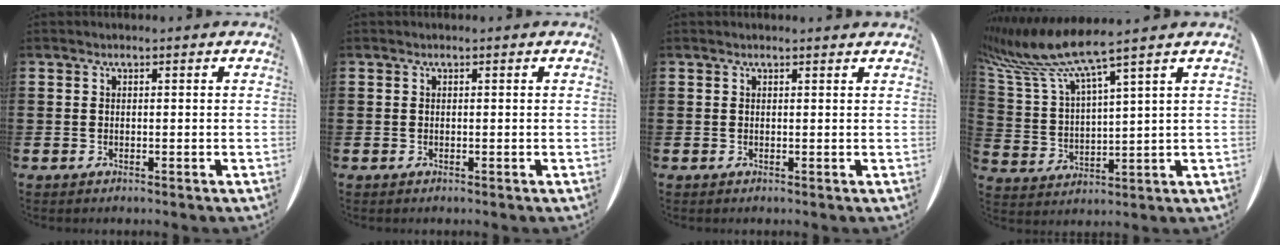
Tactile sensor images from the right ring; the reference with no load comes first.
{"total": 0.0}
{"total": 0.5, "force": [0.5, -0.1, 0.0], "torque": [0.000, 0.001, 0.010]}
{"total": 7.7, "force": [6.9, -0.5, 3.3], "torque": [-0.096, -0.039, 0.117]}